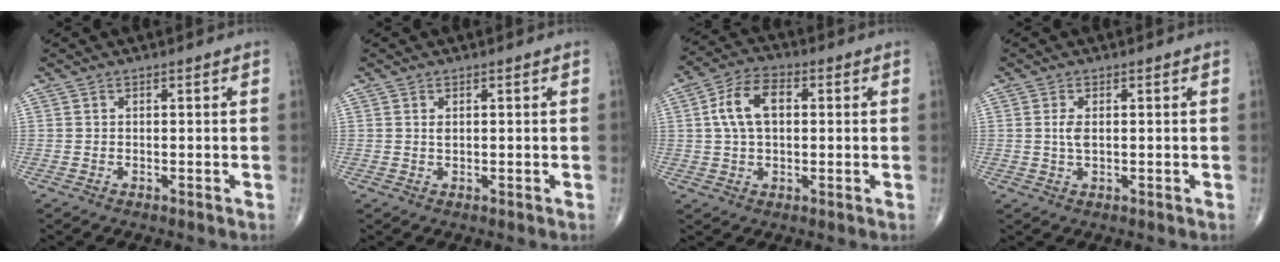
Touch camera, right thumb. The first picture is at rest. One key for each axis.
{"total": 0.9, "fx": 0.3, "fy": 0.5, "fz": 0.7, "tx": -0.011, "ty": -0.001, "tz": 0.007}
{"total": 9.0, "fx": 1.4, "fy": 5.4, "fz": 7.1, "tx": -0.131, "ty": 0.019, "tz": 0.024}
{"total": 2.4, "fx": 0.3, "fy": 1.1, "fz": 2.1, "tx": -0.045, "ty": 0.000, "tz": 0.008}